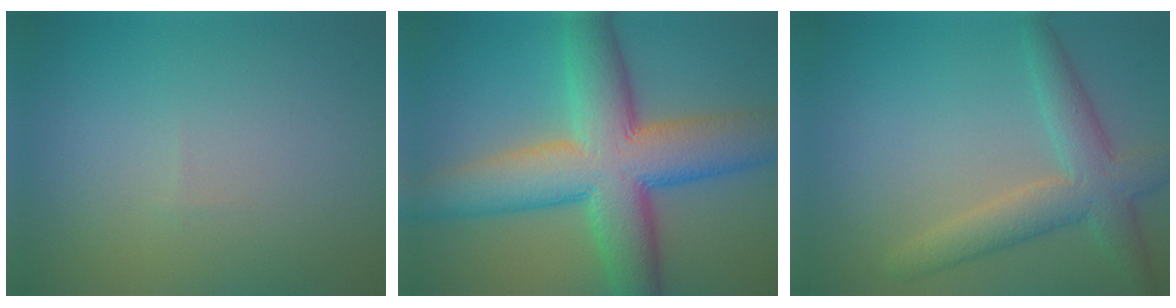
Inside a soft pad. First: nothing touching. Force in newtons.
{"total": 12.0, "press": 12.0, "slide": 0.5}
{"total": 4.7, "press": 4.7, "slide": 0.2}